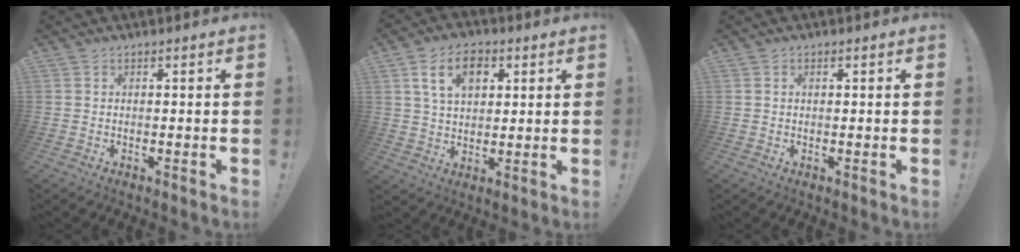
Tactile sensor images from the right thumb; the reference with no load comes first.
{"total": 11.4, "force": [4.5, 7.1, 7.6], "torque": [-0.132, 0.010, 0.086]}
{"total": 0.7, "force": [0.2, 0.3, 0.6], "torque": [-0.010, 0.001, 0.004]}